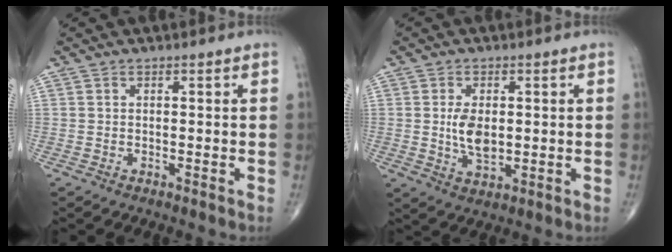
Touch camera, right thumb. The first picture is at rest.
{"total": 6.3, "force": [0.3, 3.6, 5.2], "torque": [-0.089, -0.010, 0.010]}